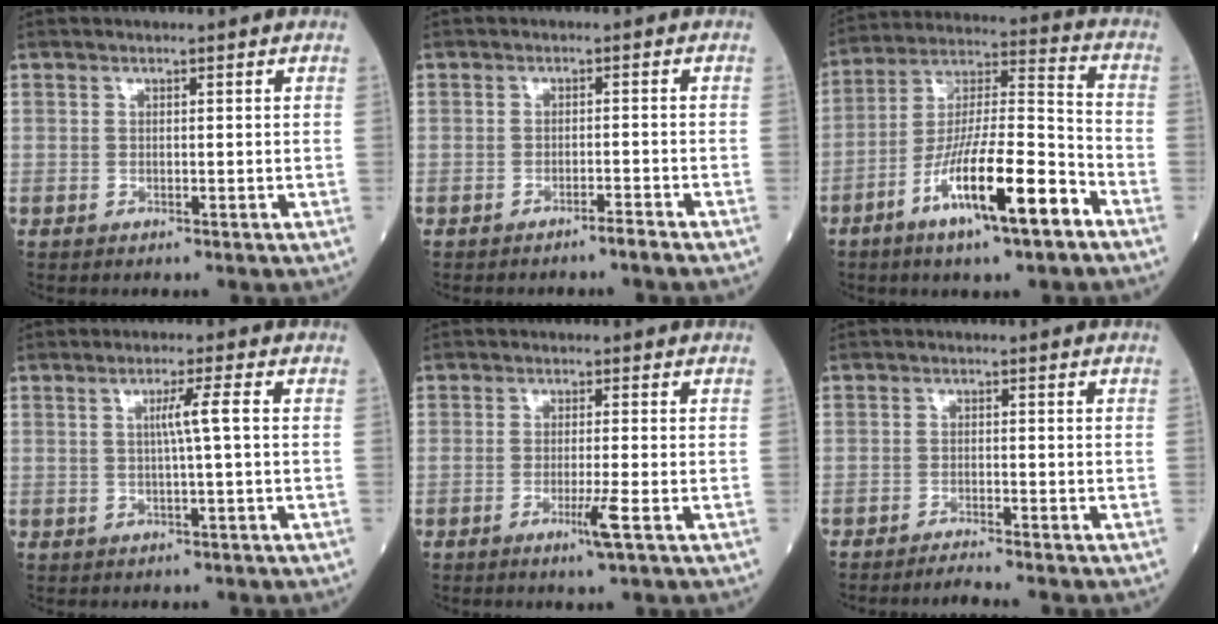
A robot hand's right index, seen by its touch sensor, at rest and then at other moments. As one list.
[{"total": 2.1, "force": [-1.9, -0.4, 1.0], "torque": [-0.014, 0.002, -0.028]}, {"total": 15.9, "force": [-8.1, 1.9, 13.6], "torque": [-0.245, -0.010, -0.142]}, {"total": 3.2, "force": [0.3, -0.8, 3.1], "torque": [-0.056, 0.002, 0.005]}, {"total": 3.3, "force": [-1.4, -0.7, 2.9], "torque": [-0.052, -0.010, -0.027]}, {"total": 3.0, "force": [-2.8, -0.8, 0.8], "torque": [-0.014, -0.009, -0.046]}]